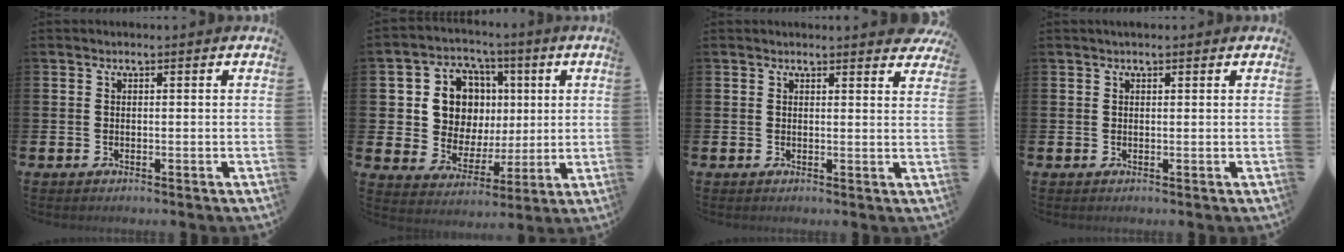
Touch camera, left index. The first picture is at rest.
{"total": 10.3, "force": [3.0, 8.8, 4.4], "torque": [-0.118, -0.006, 0.057]}
{"total": 2.1, "force": [2.1, 0.1, 0.1], "torque": [0.011, -0.017, 0.035]}
{"total": 0.9, "force": [0.8, 0.3, 0.3], "torque": [0.004, 0.000, 0.010]}